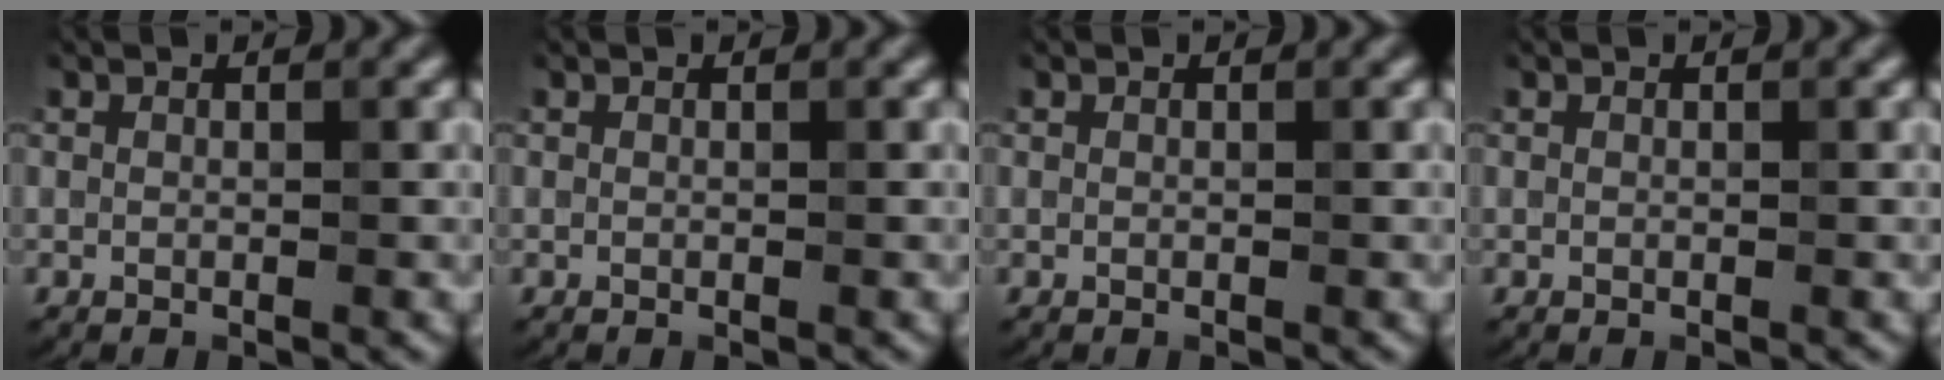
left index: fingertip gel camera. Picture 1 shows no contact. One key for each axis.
{"total": 0.0}
{"total": 0.0}
{"total": 0.0}